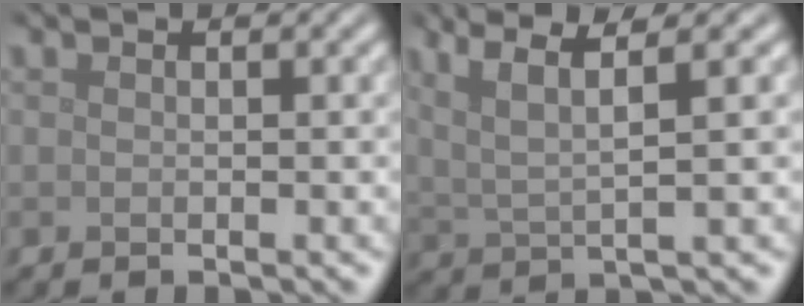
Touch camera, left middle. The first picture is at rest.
{"total": 5.2, "force": [2.8, 1.0, 4.3], "torque": [-0.080, 0.011, 0.052]}